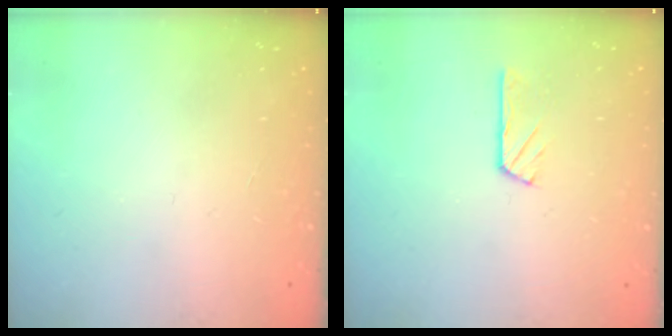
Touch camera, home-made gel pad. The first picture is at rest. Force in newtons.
{"total": 2.9, "press": 2.9, "slide": 0.5}